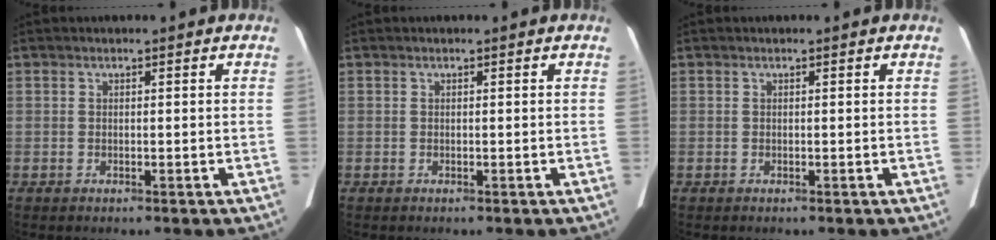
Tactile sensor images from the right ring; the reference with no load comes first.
{"total": 0.0}
{"total": 0.0}